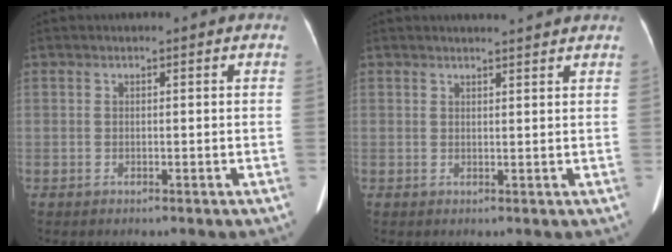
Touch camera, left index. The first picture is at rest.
{"total": 3.8, "force": [3.7, -0.3, 1.1], "torque": [-0.016, 0.009, 0.041]}